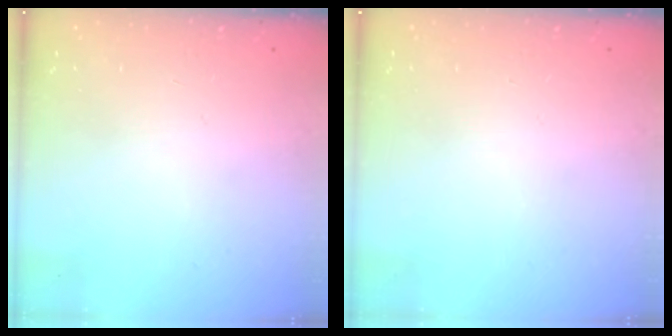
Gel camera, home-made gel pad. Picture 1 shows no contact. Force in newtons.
{"total": 0.0}